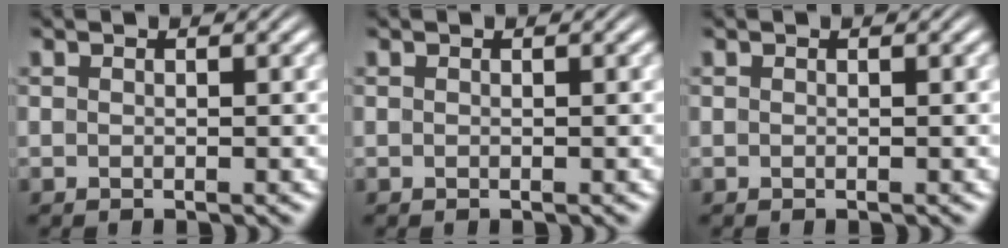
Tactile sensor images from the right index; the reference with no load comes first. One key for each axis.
{"total": 0.0}
{"total": 0.0}